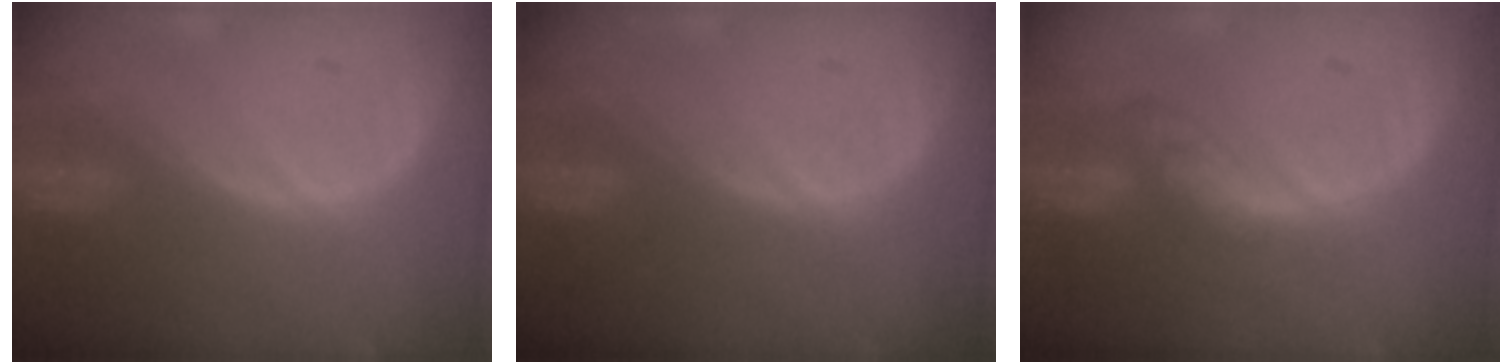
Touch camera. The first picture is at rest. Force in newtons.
{"total": 0.0}
{"total": 5.4, "press": 4.7, "slide": 2.7}